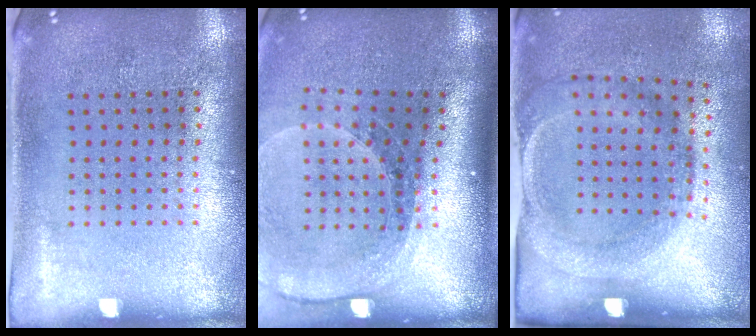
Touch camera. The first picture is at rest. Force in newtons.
{"total": 1.8, "press": 1.6, "slide": 0.7}
{"total": 1.8, "press": 1.2, "slide": 1.4}